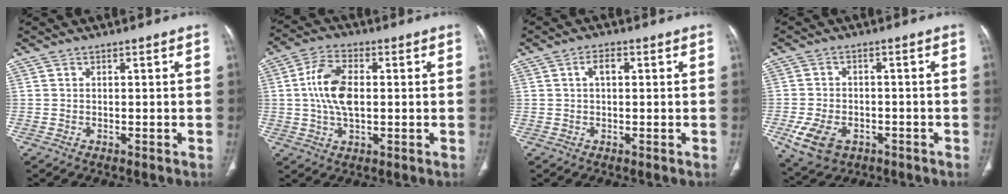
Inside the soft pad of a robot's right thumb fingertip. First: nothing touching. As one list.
[{"total": 10.0, "force": [0.6, 5.5, 8.3], "torque": [-0.165, 0.009, 0.012]}, {"total": 2.7, "force": [0.5, 1.5, 2.2], "torque": [-0.040, 0.011, 0.009]}, {"total": 9.0, "force": [-3.8, 6.2, 5.4], "torque": [-0.102, 0.012, -0.054]}]